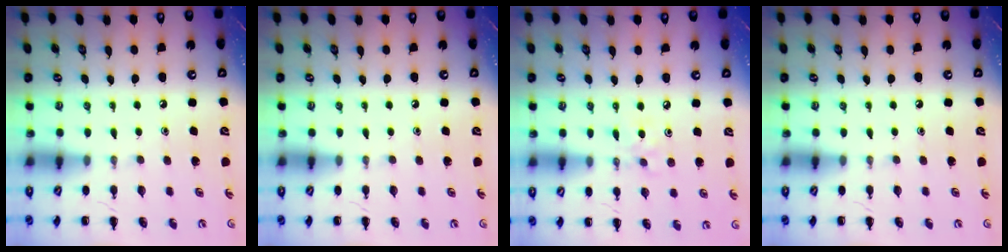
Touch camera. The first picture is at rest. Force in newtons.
{"total": 0.0}
{"total": 4.2, "press": 4.0, "slide": 1.4}
{"total": 0.0}